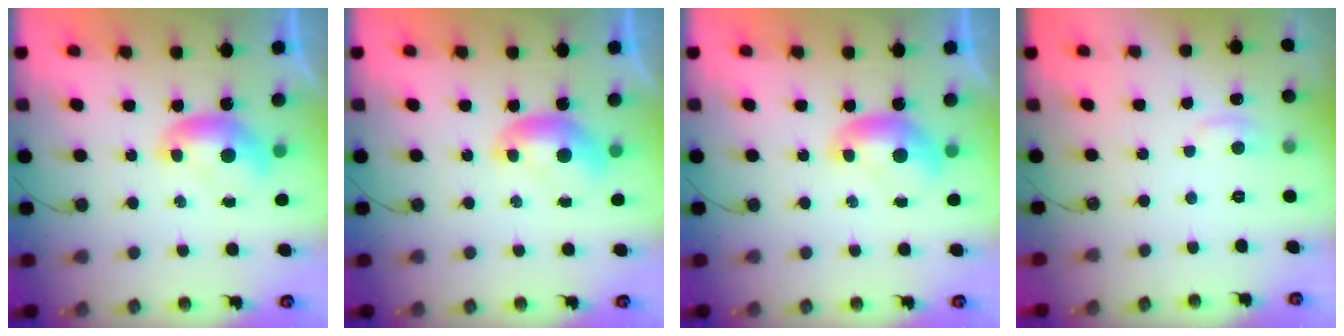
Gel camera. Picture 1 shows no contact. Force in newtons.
{"total": 0.0}
{"total": 0.0}
{"total": 1.1, "press": 0.8, "slide": 0.8}